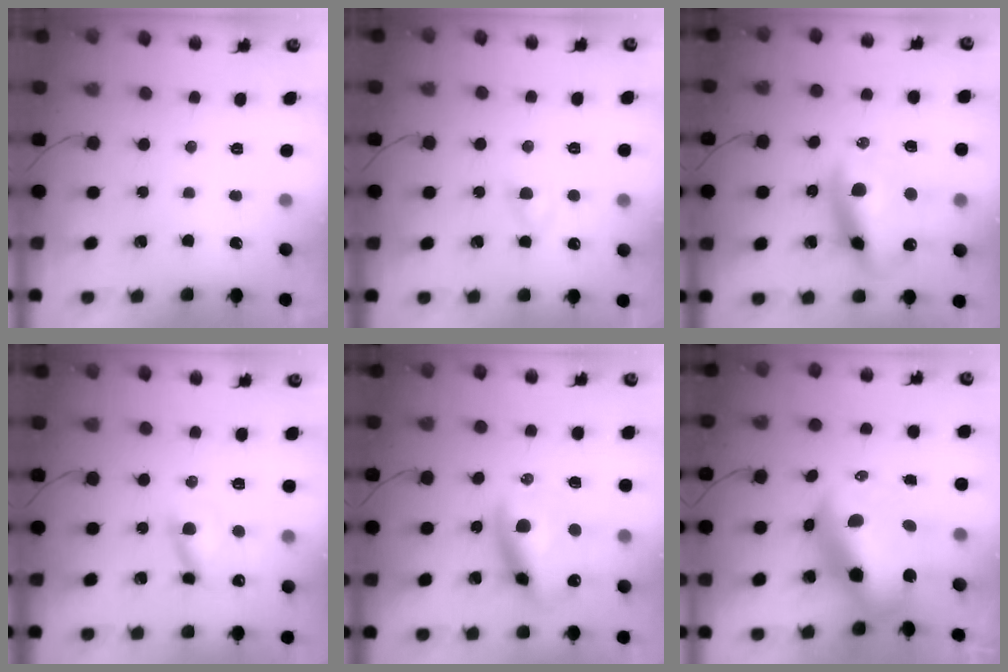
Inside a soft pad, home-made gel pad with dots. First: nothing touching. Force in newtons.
{"total": 2.4, "press": 2.2, "slide": 1.0}
{"total": 15.7, "press": 15.2, "slide": 4.1}
{"total": 8.8, "press": 8.7, "slide": 1.4}
{"total": 14.5, "press": 14.1, "slide": 3.5}
{"total": 16.5, "press": 16.2, "slide": 3.5}